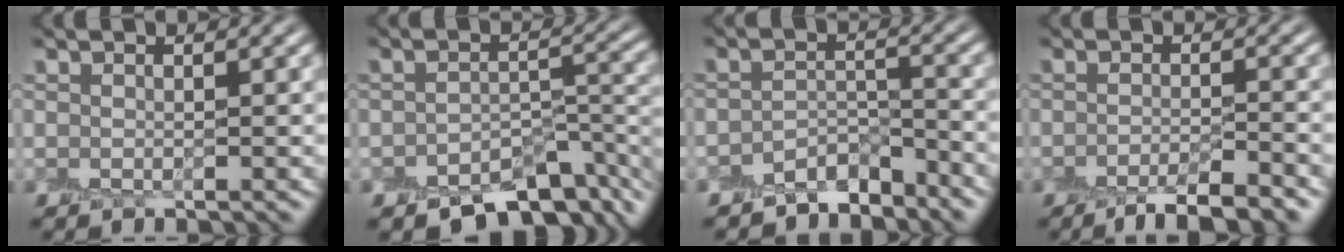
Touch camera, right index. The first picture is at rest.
{"total": 6.9, "force": [-4.6, 3.2, 4.1], "torque": [-0.046, -0.012, -0.069]}
{"total": 3.6, "force": [-3.3, 1.0, 1.2], "torque": [-0.015, 0.007, -0.066]}
{"total": 4.5, "force": [-3.1, 0.9, 3.2], "torque": [-0.043, -0.002, -0.055]}